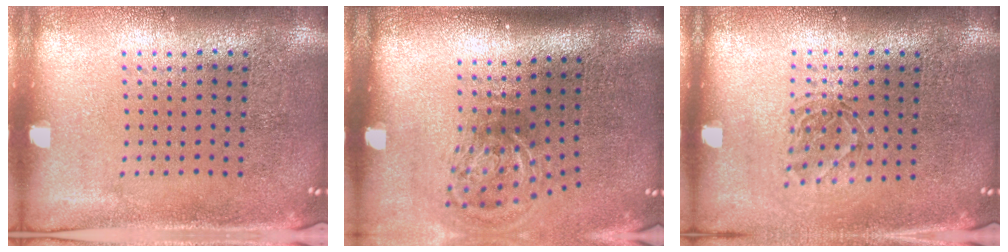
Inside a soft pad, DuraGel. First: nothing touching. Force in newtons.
{"total": 2.2, "press": 1.4, "slide": 1.7}
{"total": 1.2, "press": 1.1, "slide": 0.6}